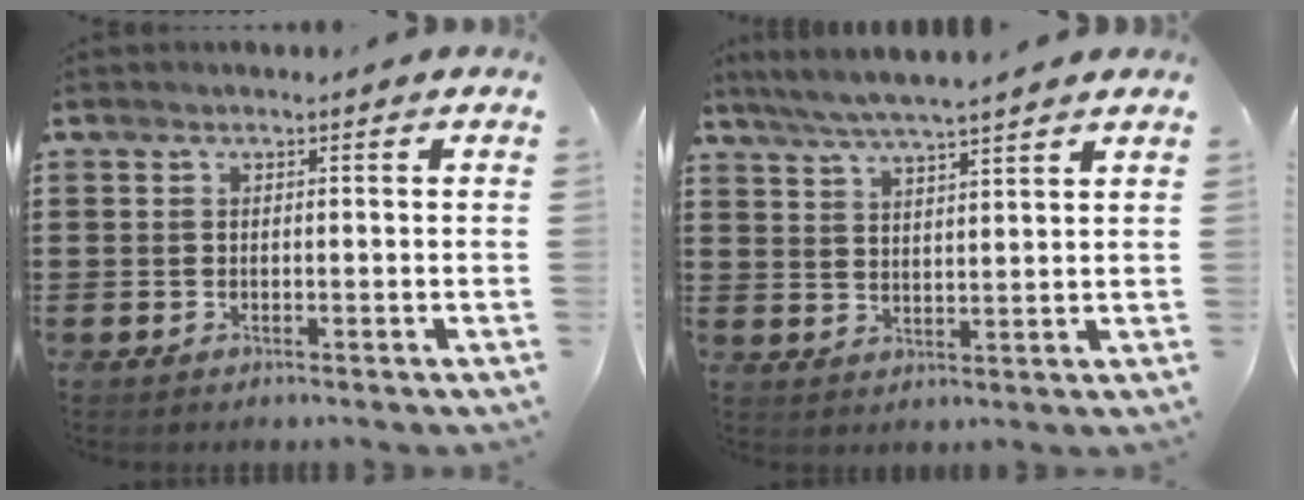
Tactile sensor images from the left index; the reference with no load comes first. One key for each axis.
{"total": 4.7, "fx": 4.3, "fy": -0.1, "fz": 2.1, "tx": -0.052, "ty": -0.016, "tz": 0.075}